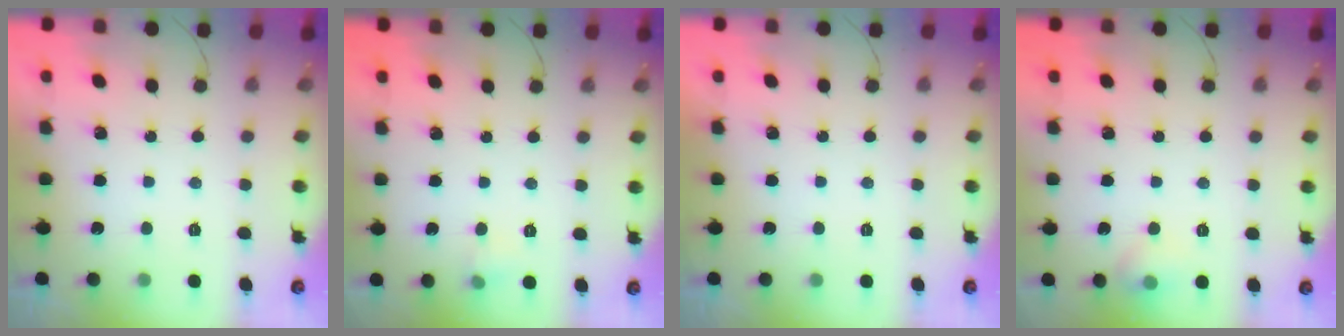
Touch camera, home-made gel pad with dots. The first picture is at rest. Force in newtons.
{"total": 3.7, "press": 3.5, "slide": 1.0}
{"total": 0.0}
{"total": 6.2, "press": 6.0, "slide": 1.7}